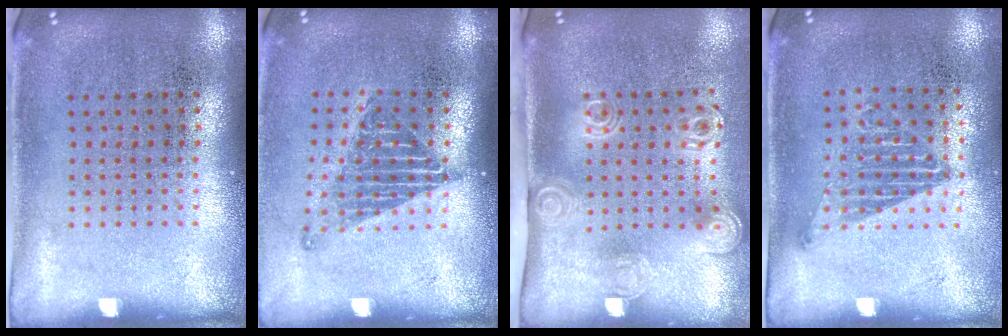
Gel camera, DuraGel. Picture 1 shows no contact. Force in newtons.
{"total": 1.2, "press": 1.0, "slide": 0.7}
{"total": 2.1, "press": 1.4, "slide": 1.6}
{"total": 1.1, "press": 1.0, "slide": 0.5}